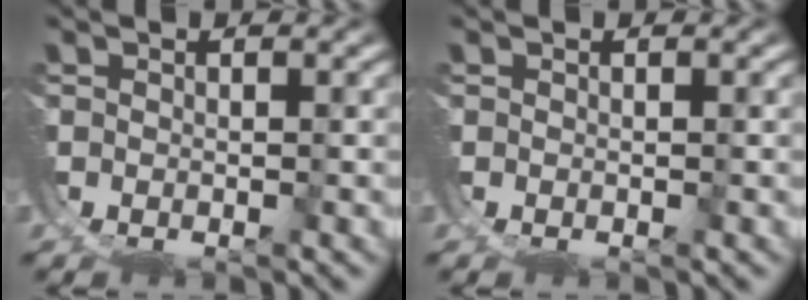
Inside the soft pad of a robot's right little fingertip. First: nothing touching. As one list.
[{"total": 0.0}]